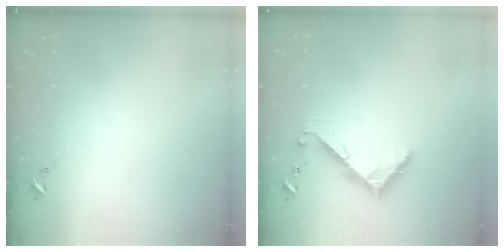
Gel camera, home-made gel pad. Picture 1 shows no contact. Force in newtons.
{"total": 6.9, "press": 6.9, "slide": 0.5}